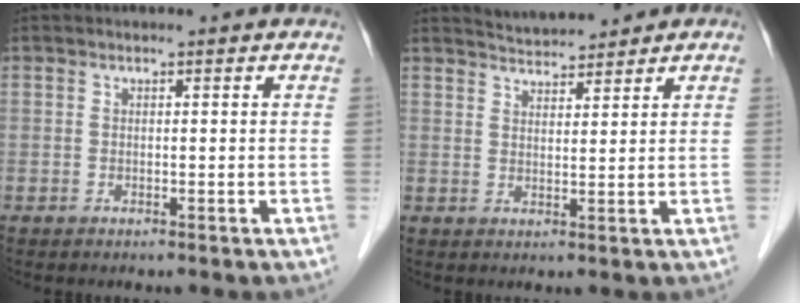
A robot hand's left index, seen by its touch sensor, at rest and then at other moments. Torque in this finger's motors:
{"motor_torque": [-0.09, -0.47, -0.26, 0.01]}